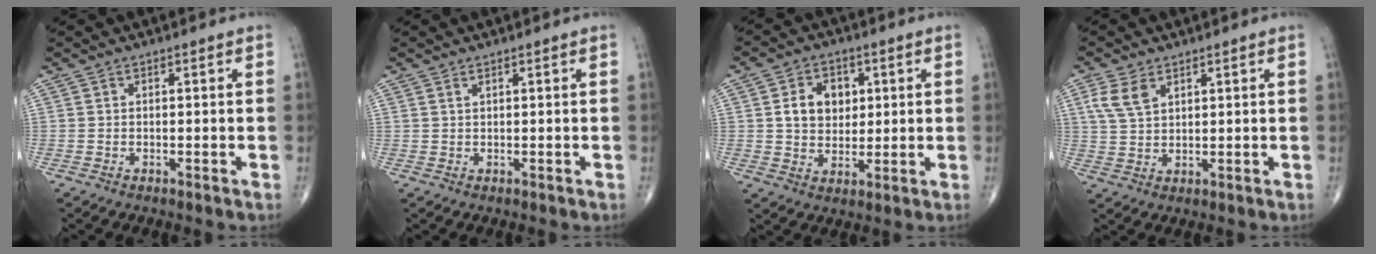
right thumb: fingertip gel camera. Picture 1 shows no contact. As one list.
[{"total": 0.6, "force": [0.5, 0.1, 0.3], "torque": [-0.008, 0.001, 0.012]}, {"total": 8.4, "force": [1.9, 6.4, 5.1], "torque": [-0.051, -0.005, 0.033]}, {"total": 5.5, "force": [2.7, 3.2, 3.5], "torque": [-0.070, -0.001, 0.060]}]